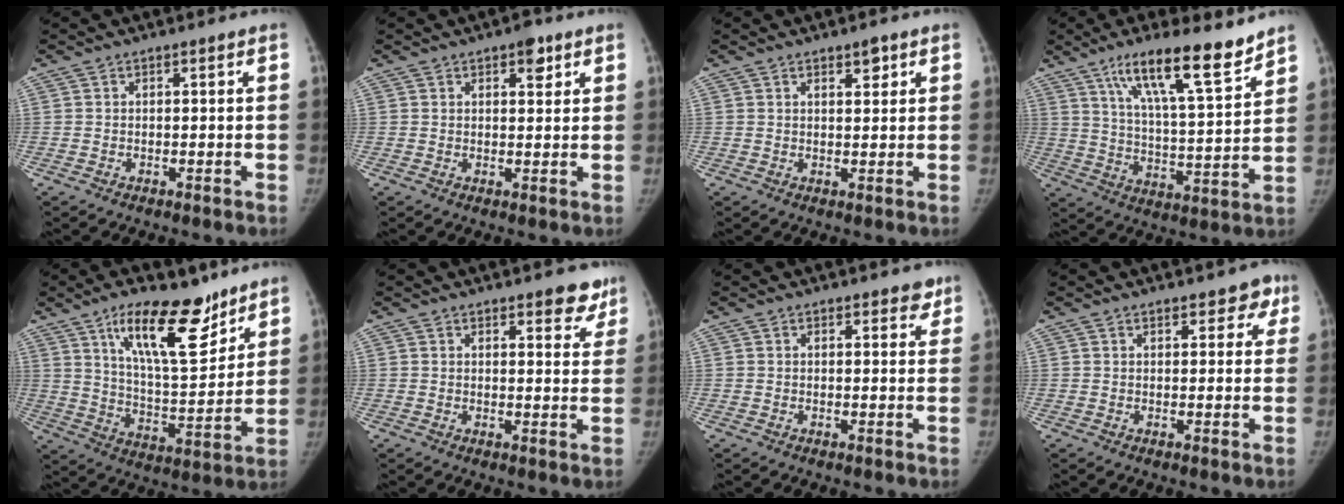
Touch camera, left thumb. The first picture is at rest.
{"total": 3.6, "force": [2.1, 1.7, 2.4], "torque": [-0.017, -0.008, 0.025]}
{"total": 2.6, "force": [1.6, 1.1, 1.7], "torque": [-0.016, -0.009, 0.024]}
{"total": 16.6, "force": [11.4, 3.1, 11.6], "torque": [-0.172, -0.060, 0.195]}
{"total": 18.0, "force": [11.4, 6.6, 12.2], "torque": [-0.159, -0.072, 0.198]}
{"total": 5.6, "force": [4.1, 2.3, 3.0], "torque": [-0.003, -0.021, 0.045]}
{"total": 2.7, "force": [2.0, 1.3, 1.2], "torque": [0.008, -0.009, 0.021]}
{"total": 4.5, "force": [2.9, 2.5, 2.3], "torque": [0.009, -0.008, 0.031]}